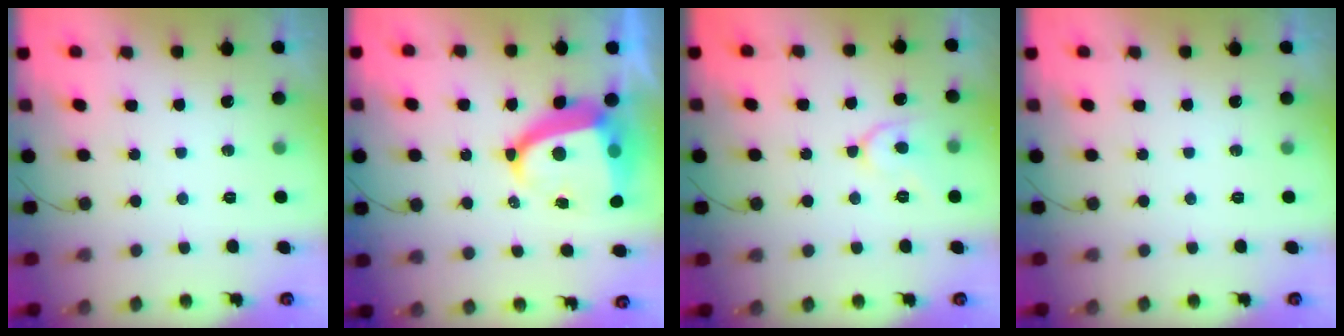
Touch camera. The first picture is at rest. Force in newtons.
{"total": 14.0, "press": 13.9, "slide": 1.5}
{"total": 7.5, "press": 7.4, "slide": 0.9}
{"total": 0.0}